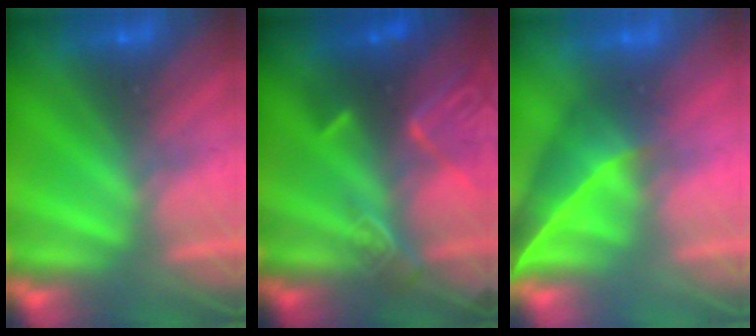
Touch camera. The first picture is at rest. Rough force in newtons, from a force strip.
{"total": 3.1}
{"total": 4.0}